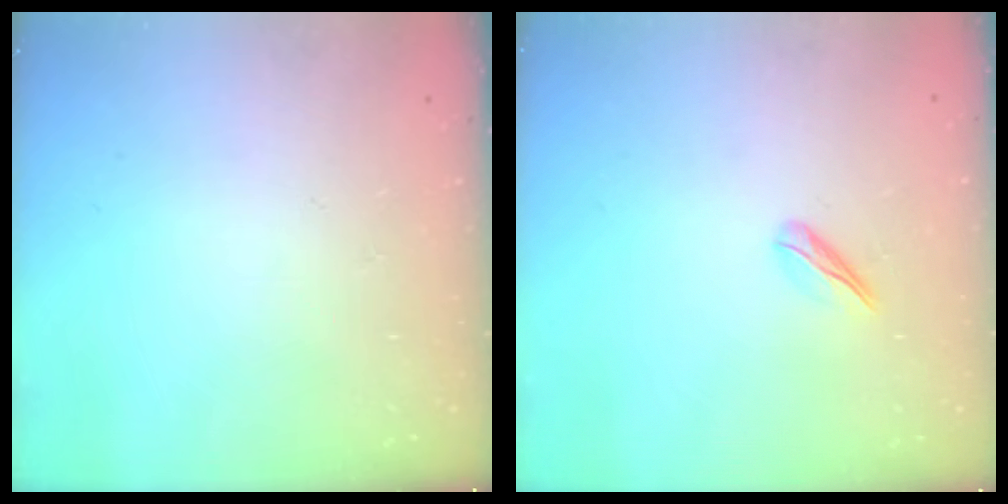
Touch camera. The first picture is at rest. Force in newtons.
{"total": 3.5, "press": 3.4, "slide": 0.9}